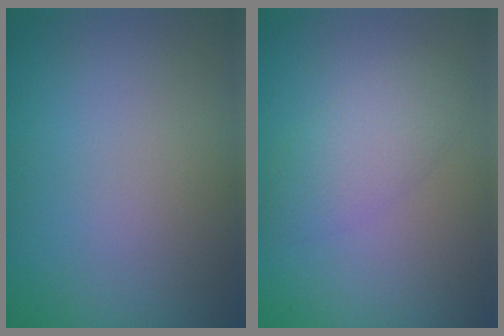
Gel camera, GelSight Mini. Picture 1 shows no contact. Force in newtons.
{"total": 2.9, "press": 2.9, "slide": 0.1}